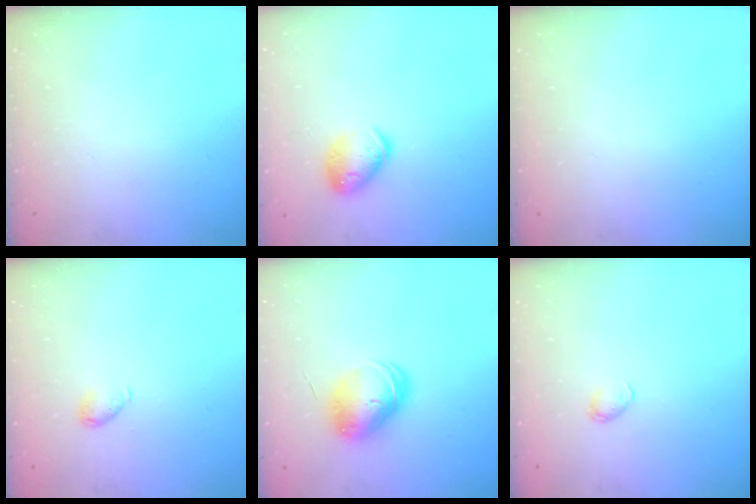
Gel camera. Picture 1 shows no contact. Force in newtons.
{"total": 10.7, "press": 10.6, "slide": 1.5}
{"total": 0.0}
{"total": 4.8, "press": 4.7, "slide": 1.0}
{"total": 8.9, "press": 8.9, "slide": 0.7}
{"total": 2.7, "press": 2.7, "slide": 0.5}